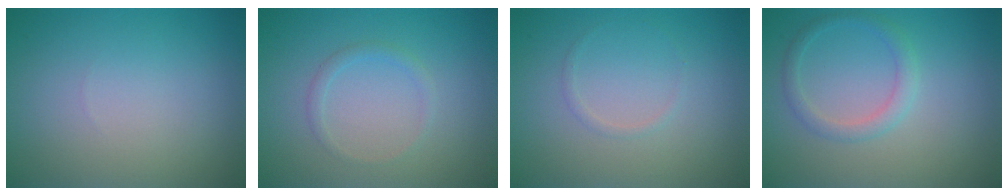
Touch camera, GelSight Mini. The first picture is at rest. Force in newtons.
{"total": 1.1, "press": 1.1, "slide": 0.1}
{"total": 0.6, "press": 0.6, "slide": 0.0}
{"total": 1.9, "press": 1.9, "slide": 0.1}